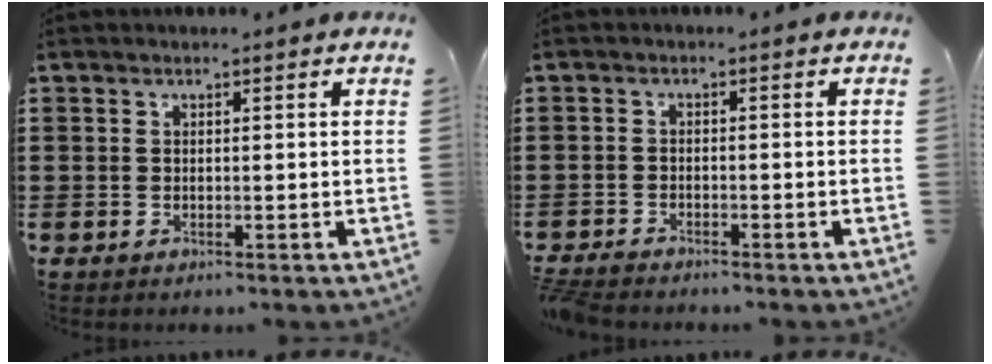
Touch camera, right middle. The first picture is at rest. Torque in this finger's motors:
{"motor_torque": [2.05, -0.09, 0.07, 0.09]}